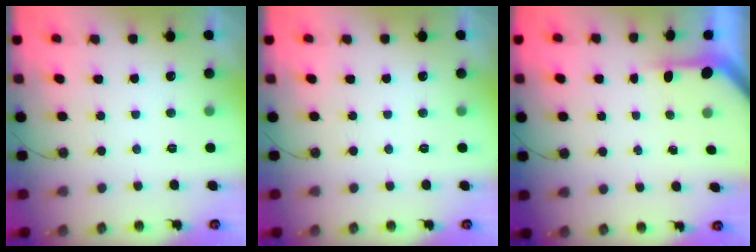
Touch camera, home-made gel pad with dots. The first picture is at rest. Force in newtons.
{"total": 0.0}
{"total": 2.8, "press": 2.8, "slide": 0.2}